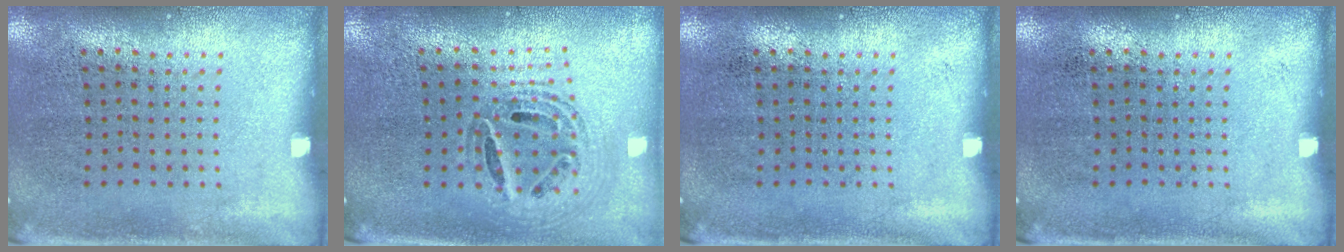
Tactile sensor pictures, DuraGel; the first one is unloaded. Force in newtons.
{"total": 1.0, "press": 1.0, "slide": 0.2}
{"total": 0.0}
{"total": 0.0}